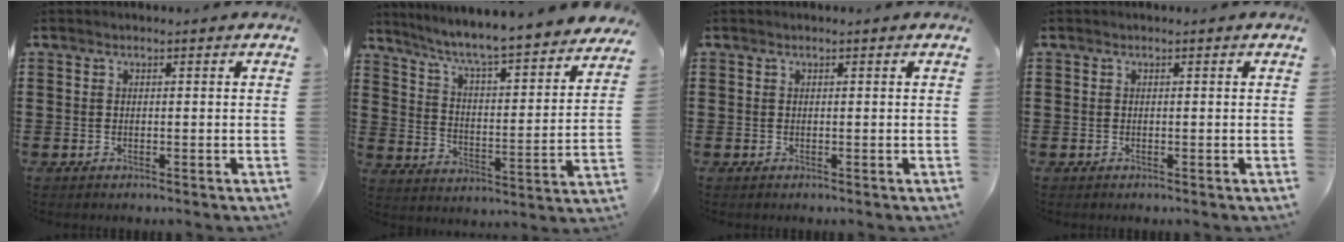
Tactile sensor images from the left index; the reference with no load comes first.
{"total": 5.8, "force": [5.2, -0.4, 2.7], "torque": [-0.077, -0.050, 0.077]}
{"total": 0.0}
{"total": 0.0}